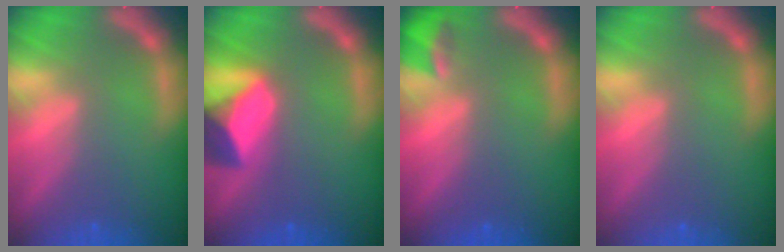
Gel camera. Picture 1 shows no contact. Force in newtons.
{"total": 7.5}
{"total": 2.4}
{"total": 0.0}